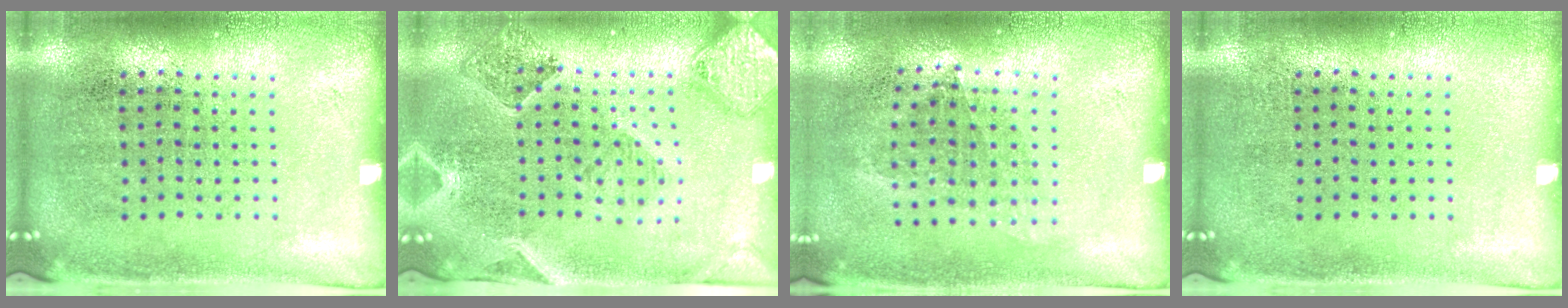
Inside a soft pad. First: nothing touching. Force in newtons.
{"total": 1.4, "press": 1.4, "slide": 0.4}
{"total": 1.0, "press": 0.8, "slide": 0.6}
{"total": 0.0}